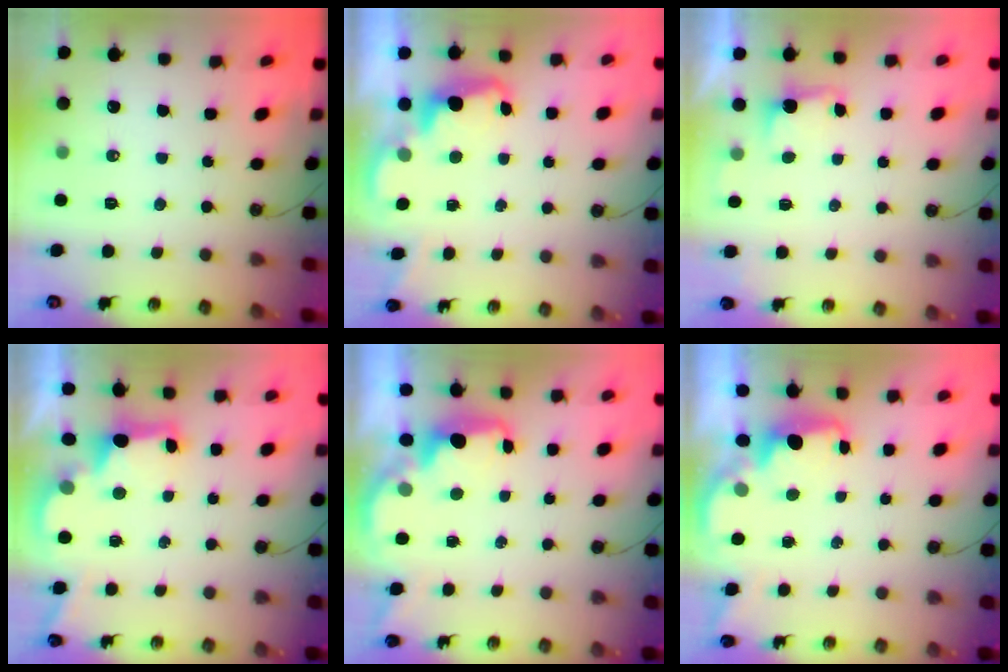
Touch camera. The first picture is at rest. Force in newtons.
{"total": 2.4, "press": 2.3, "slide": 0.7}
{"total": 1.4, "press": 1.1, "slide": 0.9}
{"total": 2.8, "press": 2.7, "slide": 0.9}
{"total": 2.1, "press": 2.0, "slide": 0.8}
{"total": 2.1, "press": 2.0, "slide": 0.7}